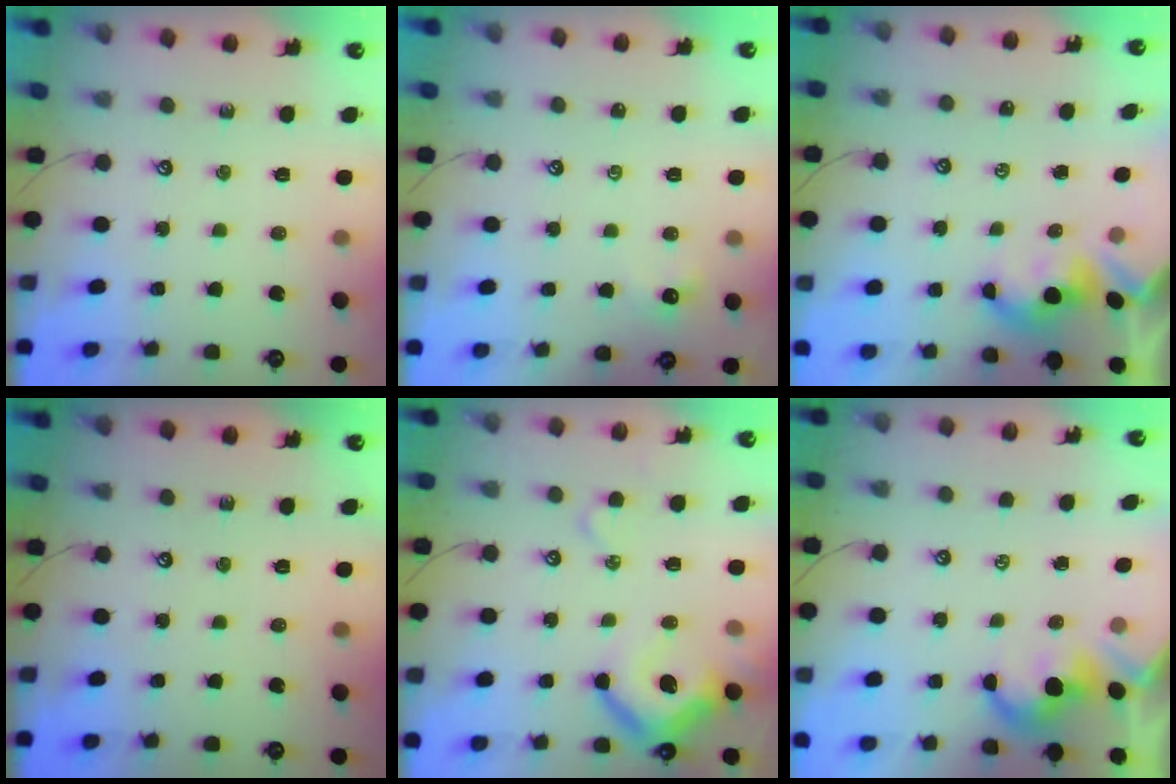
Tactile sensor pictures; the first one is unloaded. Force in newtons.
{"total": 0.9, "press": 0.8, "slide": 0.5}
{"total": 1.7, "press": 1.6, "slide": 0.2}
{"total": 0.0}
{"total": 10.7, "press": 10.5, "slide": 2.1}
{"total": 0.9, "press": 0.6, "slide": 0.7}